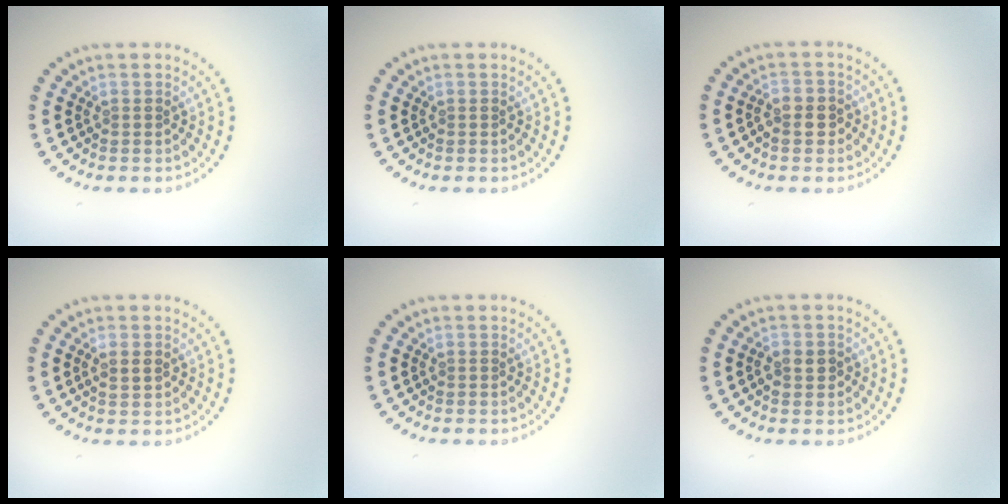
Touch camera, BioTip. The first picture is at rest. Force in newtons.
{"total": 0.0}
{"total": 1.9, "press": 1.9, "slide": 0.5}
{"total": 1.0, "press": 0.9, "slide": 0.3}
{"total": 0.0}
{"total": 1.8, "press": 1.8, "slide": 0.4}